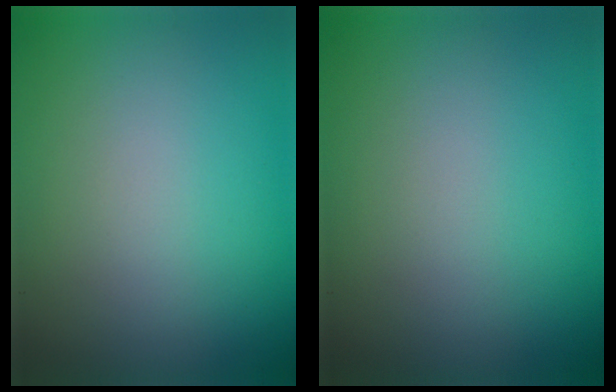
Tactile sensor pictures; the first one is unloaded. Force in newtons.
{"total": 0.0}